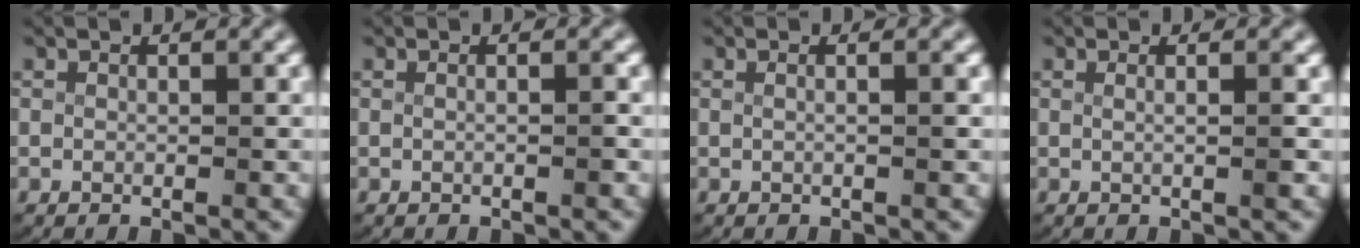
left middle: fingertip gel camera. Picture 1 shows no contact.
{"total": 0.9, "force": [-0.3, -0.3, 0.8], "torque": [-0.013, -0.001, -0.005]}
{"total": 1.2, "force": [-0.1, -0.3, 1.2], "torque": [-0.021, -0.001, -0.002]}
{"total": 1.5, "force": [0.1, -0.1, 1.5], "torque": [-0.025, -0.001, 0.000]}